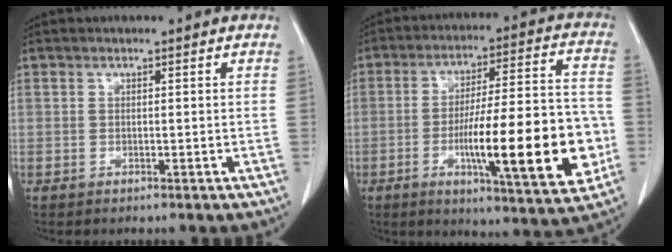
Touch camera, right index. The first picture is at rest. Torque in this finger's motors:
{"motor_torque": [2.07, -0.07, 0.79, 0.21]}